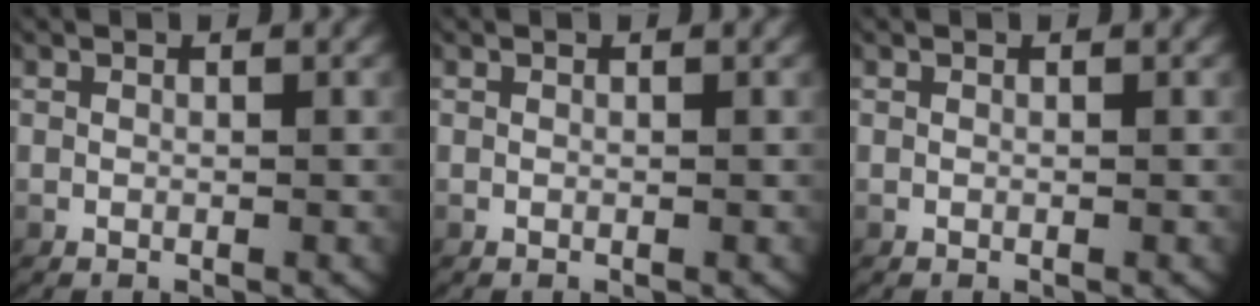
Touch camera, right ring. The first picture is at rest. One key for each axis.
{"total": 0.0}
{"total": 0.0}